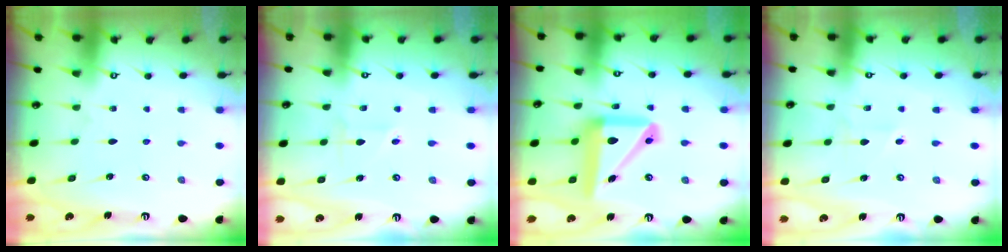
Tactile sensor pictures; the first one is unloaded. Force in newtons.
{"total": 1.7, "press": 1.7, "slide": 0.2}
{"total": 16.7, "press": 16.5, "slide": 2.5}
{"total": 1.6, "press": 1.3, "slide": 0.9}